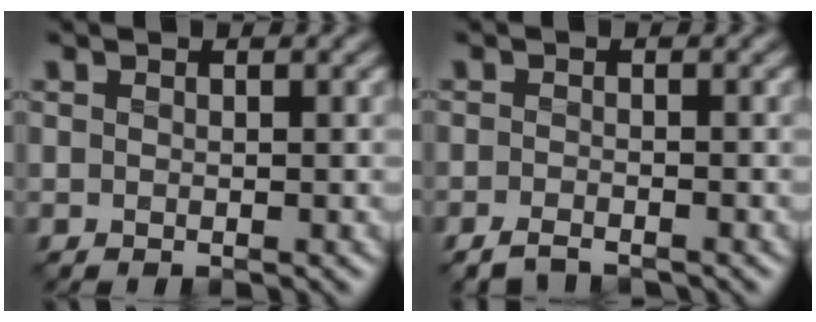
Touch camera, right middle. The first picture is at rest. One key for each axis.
{"total": 1.9, "fx": -1.6, "fy": 0.5, "fz": 0.8, "tx": -0.018, "ty": -0.004, "tz": -0.036}